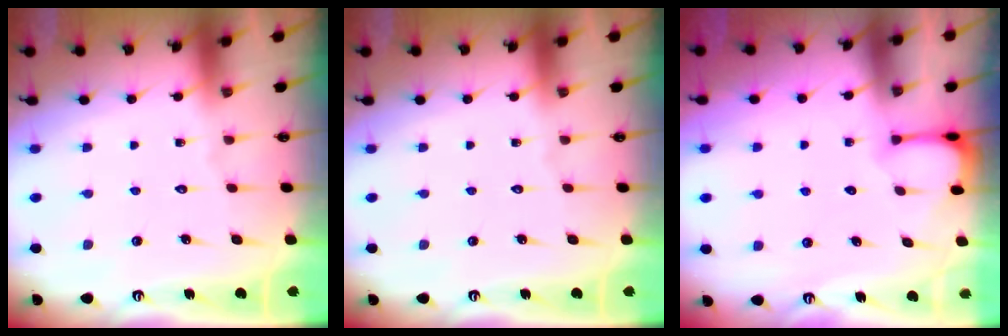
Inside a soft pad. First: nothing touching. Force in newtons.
{"total": 0.0}
{"total": 2.0, "press": 2.0, "slide": 0.2}